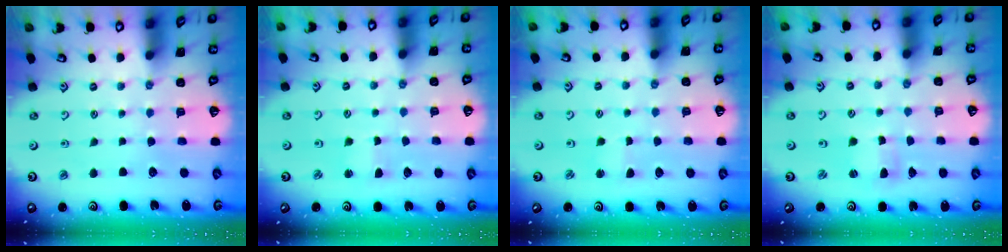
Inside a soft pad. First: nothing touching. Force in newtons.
{"total": 1.8, "press": 1.8, "slide": 0.3}
{"total": 1.5, "press": 1.5, "slide": 0.1}
{"total": 2.1, "press": 2.1, "slide": 0.2}